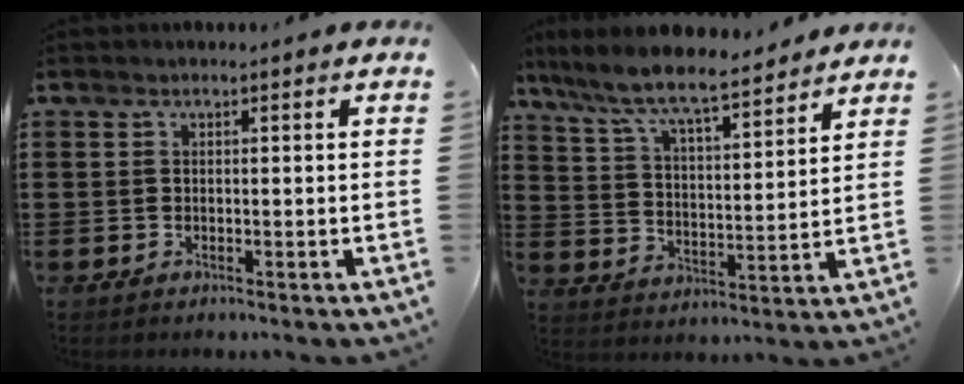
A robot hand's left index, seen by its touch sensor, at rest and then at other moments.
{"total": 7.5, "force": [6.8, 0.7, 3.2], "torque": [-0.091, -0.037, 0.113]}